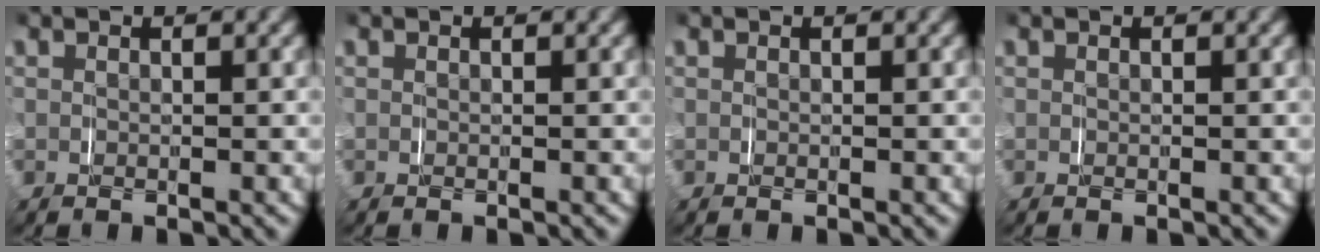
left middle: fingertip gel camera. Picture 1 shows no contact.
{"total": 0.0}
{"total": 0.0}
{"total": 0.0}